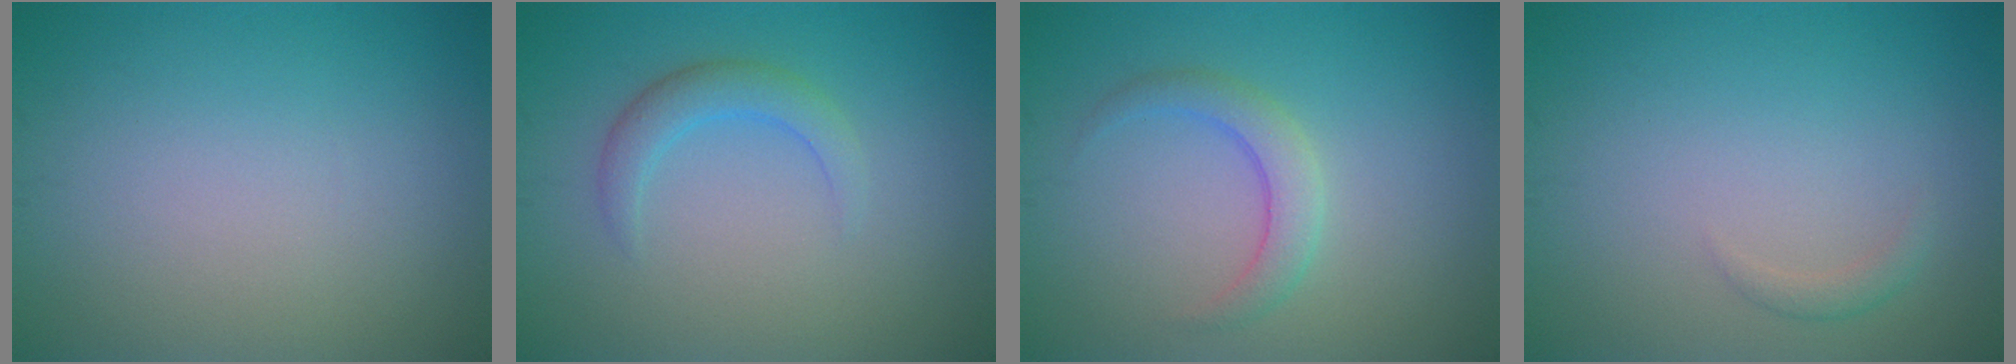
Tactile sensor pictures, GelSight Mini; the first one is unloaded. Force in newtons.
{"total": 2.3, "press": 2.3, "slide": 0.1}
{"total": 2.4, "press": 2.4, "slide": 0.0}
{"total": 0.9, "press": 0.9, "slide": 0.1}